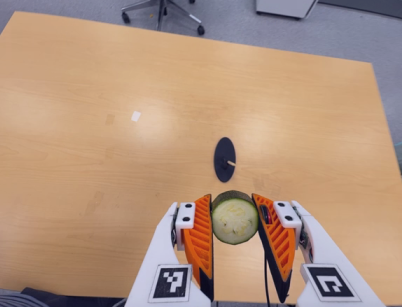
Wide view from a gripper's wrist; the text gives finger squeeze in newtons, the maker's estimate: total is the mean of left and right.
{"total": 11.2, "left": 10.6, "right": 11.8}